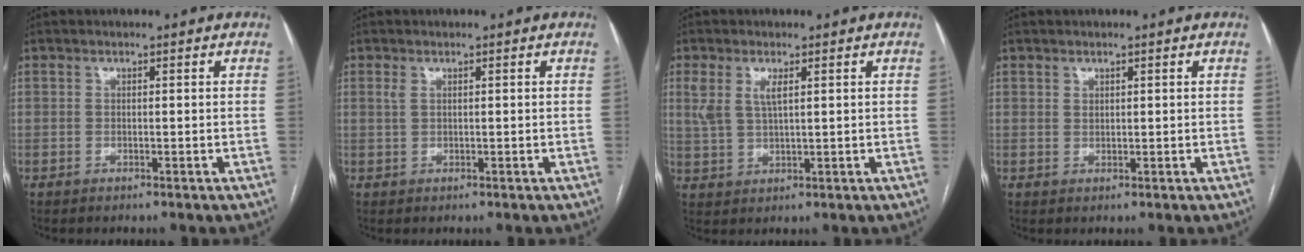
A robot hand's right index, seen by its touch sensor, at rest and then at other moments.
{"total": 0.8, "force": [0.4, 0.3, 0.7], "torque": [-0.021, 0.008, 0.011]}
{"total": 4.4, "force": [1.8, 1.5, 3.7], "torque": [-0.086, 0.011, 0.044]}
{"total": 0.7, "force": [0.5, 0.4, 0.2], "torque": [0.001, -0.004, 0.008]}